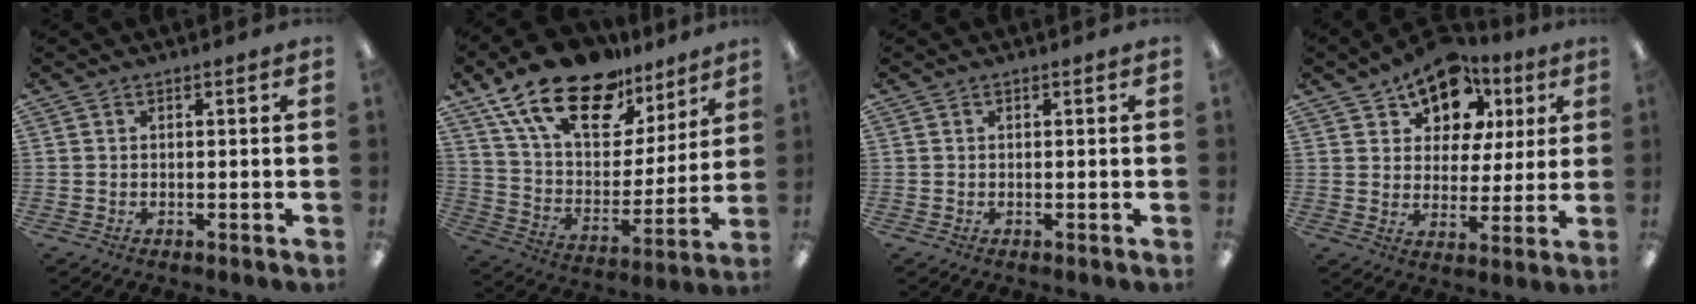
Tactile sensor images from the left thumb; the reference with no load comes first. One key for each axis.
{"total": 22.0, "fx": 15.2, "fy": 10.5, "fz": 11.9, "tx": -0.217, "ty": -0.088, "tz": 0.271}
{"total": 0.0}
{"total": 13.3, "fx": 9.5, "fy": 8.1, "fz": 4.8, "tx": -0.086, "ty": -0.054, "tz": 0.174}